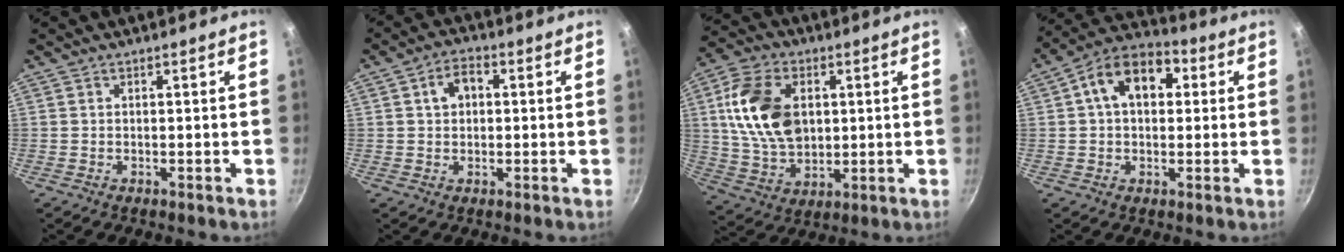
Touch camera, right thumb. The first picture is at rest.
{"total": 5.2, "force": [1.0, 3.8, 3.5], "torque": [-0.037, 0.013, 0.012]}
{"total": 17.0, "force": [3.0, 11.5, 12.1], "torque": [-0.211, -0.004, 0.061]}
{"total": 13.0, "force": [3.0, 8.7, 9.1], "torque": [-0.115, 0.026, 0.028]}